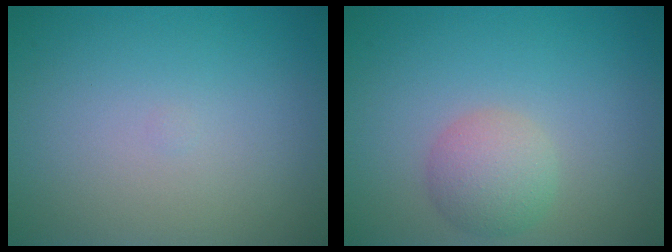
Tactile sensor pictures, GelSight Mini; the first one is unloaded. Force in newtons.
{"total": 3.0, "press": 3.0, "slide": 0.1}